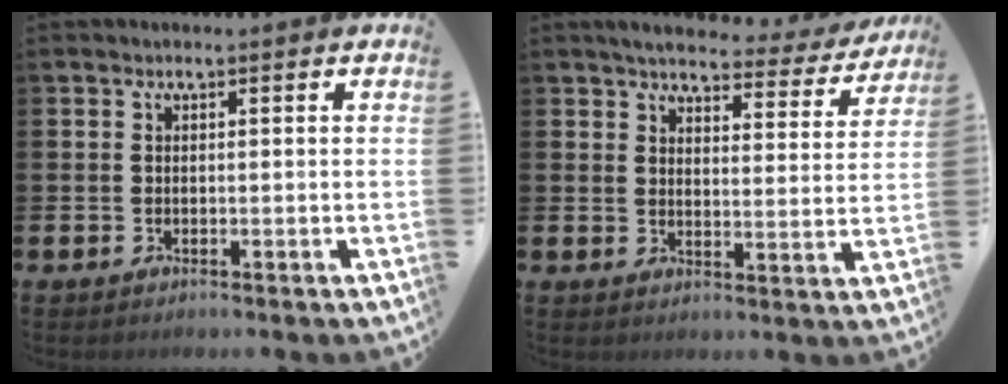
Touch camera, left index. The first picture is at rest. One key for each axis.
{"total": 4.5, "fx": 4.2, "fy": 1.0, "fz": 1.3, "tx": -0.034, "ty": -0.030, "tz": 0.067}